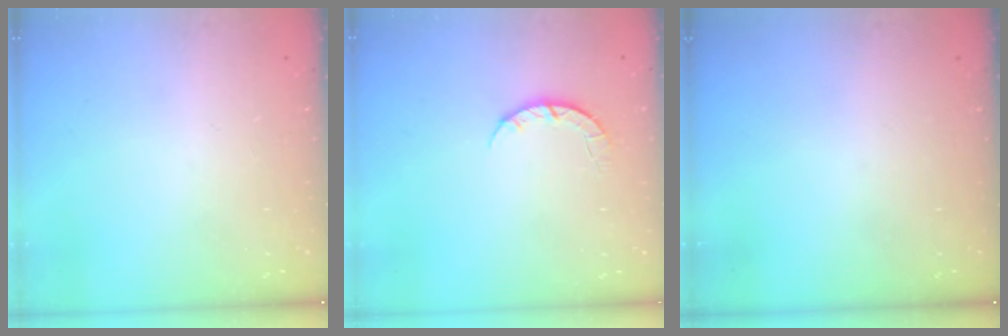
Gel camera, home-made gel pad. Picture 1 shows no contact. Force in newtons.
{"total": 4.0, "press": 4.0, "slide": 0.5}
{"total": 0.0}